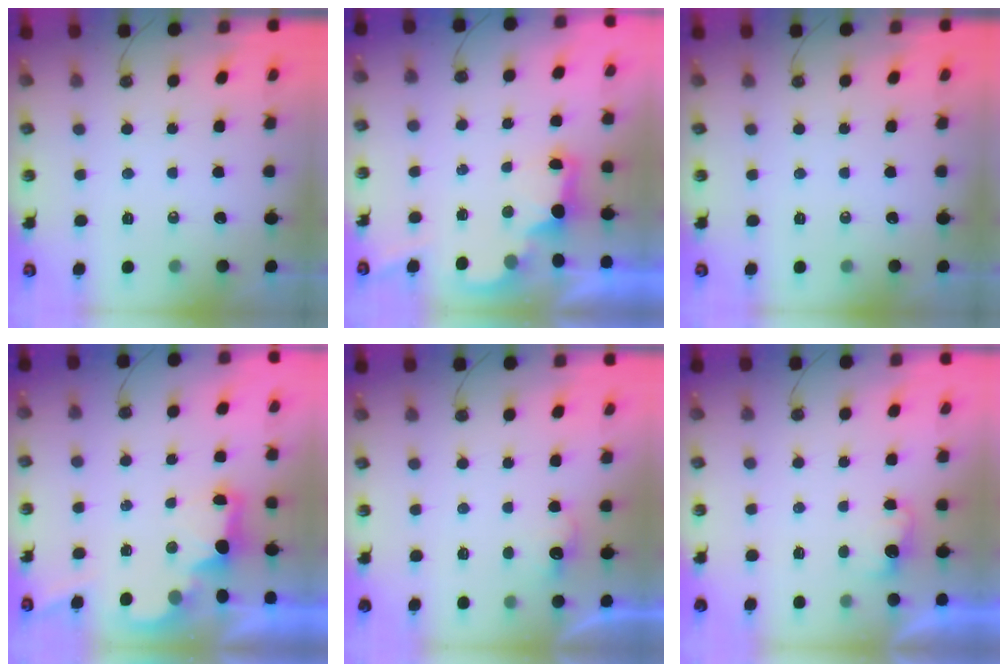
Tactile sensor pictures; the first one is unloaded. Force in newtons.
{"total": 2.3, "press": 2.2, "slide": 0.7}
{"total": 0.0}
{"total": 2.3, "press": 2.2, "slide": 0.8}
{"total": 3.9, "press": 3.9, "slide": 0.8}
{"total": 2.4, "press": 2.3, "slide": 0.8}